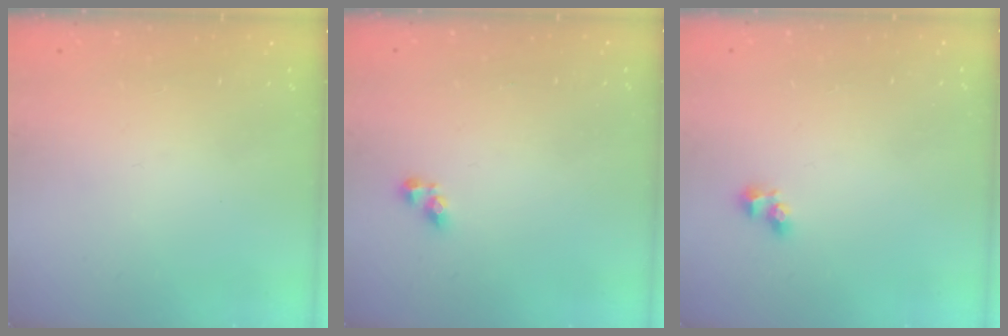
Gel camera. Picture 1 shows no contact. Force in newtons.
{"total": 4.6, "press": 4.6, "slide": 0.6}
{"total": 2.7, "press": 2.5, "slide": 1.0}